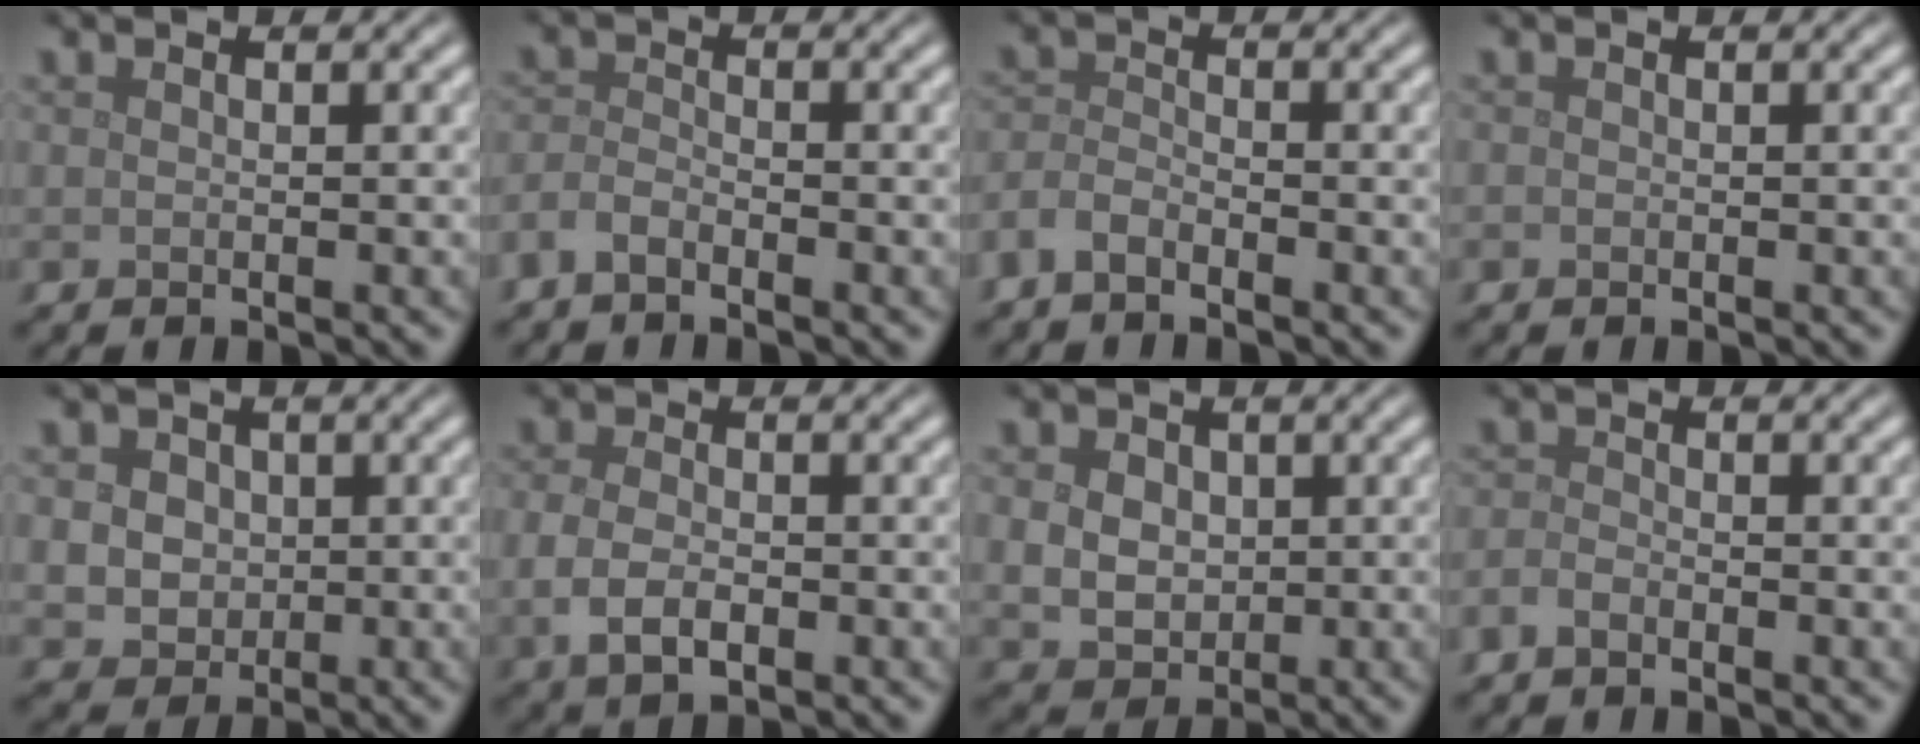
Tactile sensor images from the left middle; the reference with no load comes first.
{"total": 2.0, "force": [-1.6, 0.7, 1.0], "torque": [-0.024, 0.002, -0.039]}
{"total": 2.3, "force": [-1.8, 0.8, 1.2], "torque": [-0.026, 0.002, -0.046]}
{"total": 0.0}
{"total": 5.5, "force": [1.0, 4.6, 2.7], "torque": [-0.045, 0.022, 0.006]}
{"total": 3.4, "force": [-0.8, 2.1, 2.6], "torque": [-0.058, -0.007, -0.014]}
{"total": 5.2, "force": [0.9, 4.3, 2.9], "torque": [-0.050, 0.016, 0.001]}
{"total": 1.3, "force": [-1.0, 0.6, 0.7], "torque": [-0.014, 0.001, -0.024]}